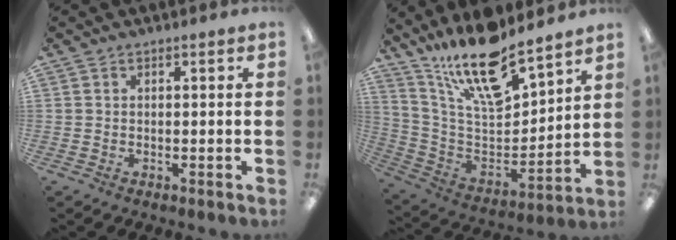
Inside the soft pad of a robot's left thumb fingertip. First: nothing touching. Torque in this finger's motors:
{"motor_torque": [0.43, 0.36, 0.91, -1.86, 0.38]}